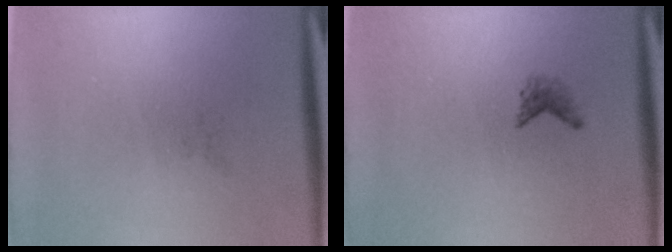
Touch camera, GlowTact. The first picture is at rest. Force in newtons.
{"total": 1.1}